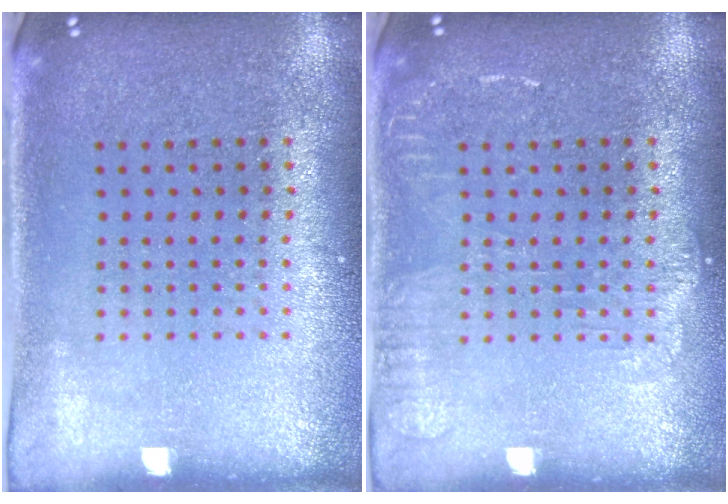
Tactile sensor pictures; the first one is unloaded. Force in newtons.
{"total": 1.6, "press": 1.5, "slide": 0.3}